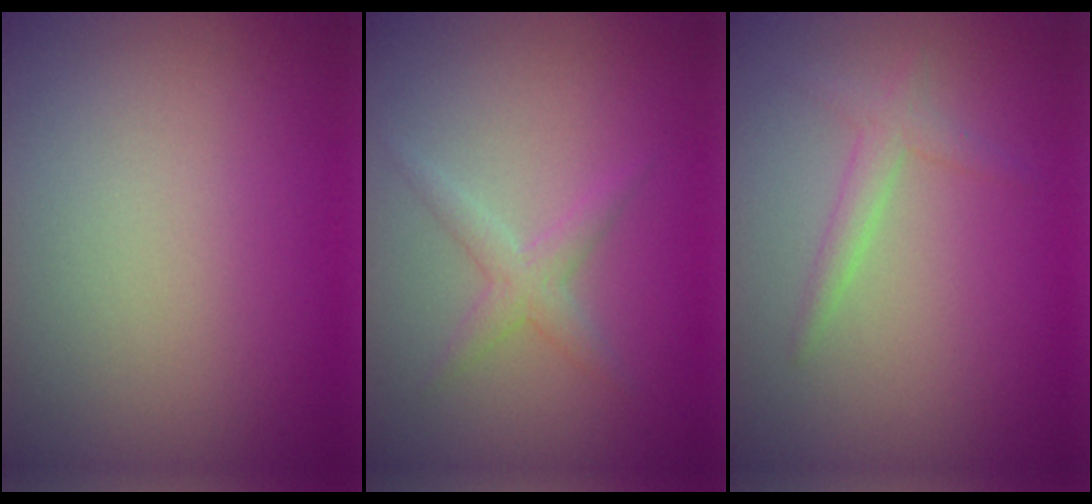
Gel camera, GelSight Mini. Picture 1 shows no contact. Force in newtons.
{"total": 1.8, "press": 1.8, "slide": 0.1}
{"total": 1.6, "press": 1.6, "slide": 0.0}